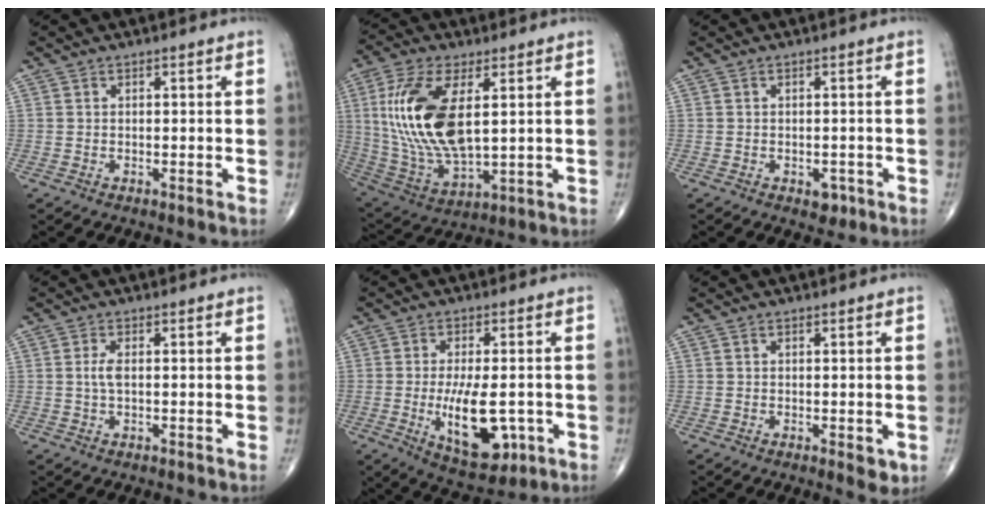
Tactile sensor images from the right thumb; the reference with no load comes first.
{"total": 19.5, "force": [3.6, 9.0, 16.9], "torque": [-0.355, -0.020, 0.077]}
{"total": 2.4, "force": [-1.1, 1.5, 1.5], "torque": [-0.005, 0.002, -0.010]}
{"total": 2.1, "force": [0.1, 0.8, 1.9], "torque": [-0.047, -0.001, 0.002]}
{"total": 13.0, "force": [-2.9, 5.8, 11.2], "torque": [-0.169, -0.008, -0.031]}
{"total": 4.9, "force": [-1.4, 2.0, 4.2], "torque": [-0.035, -0.008, -0.013]}